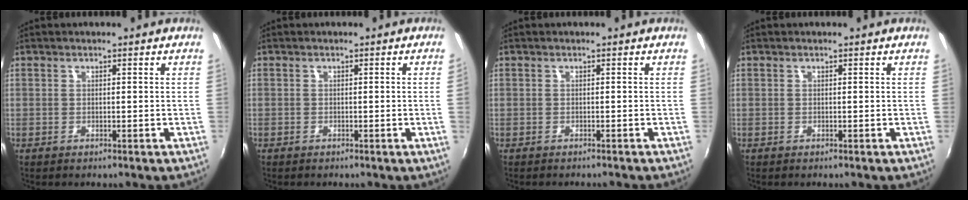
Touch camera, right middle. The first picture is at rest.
{"total": 0.8, "force": [0.0, -0.5, 0.6], "torque": [-0.005, -0.003, -0.002]}
{"total": 0.9, "force": [-0.8, 0.1, 0.3], "torque": [-0.005, -0.005, -0.013]}
{"total": 0.0}